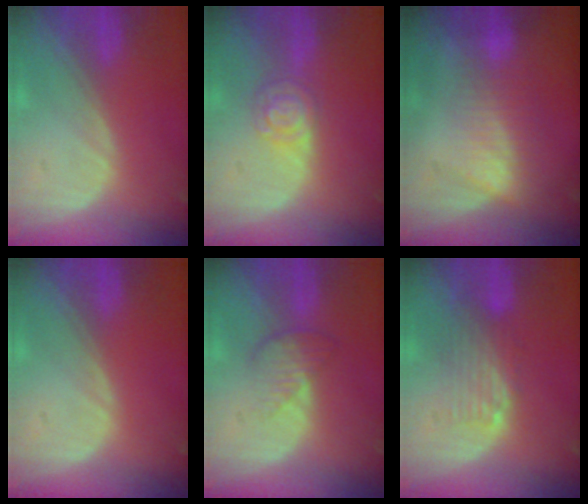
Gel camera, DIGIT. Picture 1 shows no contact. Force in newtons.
{"total": 4.7, "press": 4.1, "slide": 2.3}
{"total": 7.1, "press": 6.2, "slide": 3.5}
{"total": 0.0}
{"total": 3.8, "press": 3.4, "slide": 1.6}
{"total": 5.1, "press": 4.4, "slide": 2.6}